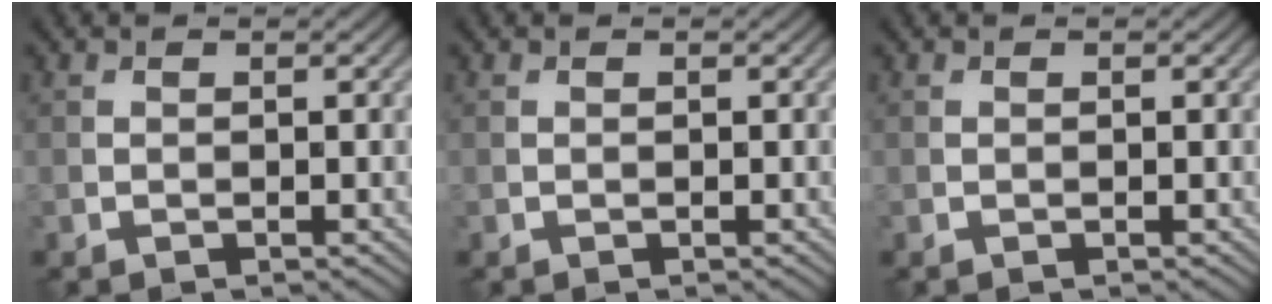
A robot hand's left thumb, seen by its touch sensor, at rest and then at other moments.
{"total": 0.0}
{"total": 0.0}